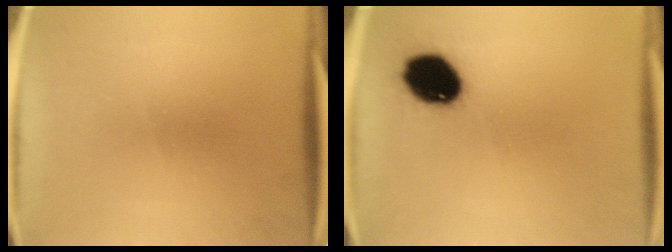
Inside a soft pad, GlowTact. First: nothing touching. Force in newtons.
{"total": 12.7}